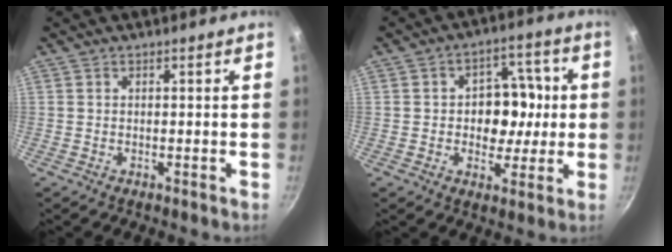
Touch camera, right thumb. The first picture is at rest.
{"total": 10.6, "force": [0.1, 8.1, 6.7], "torque": [-0.043, 0.011, -0.004]}